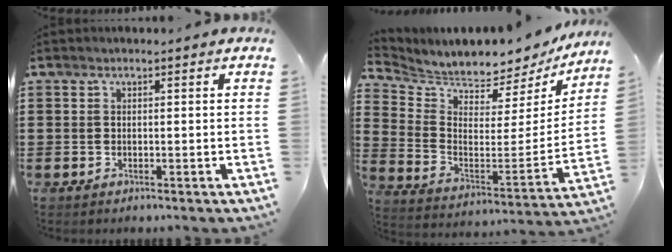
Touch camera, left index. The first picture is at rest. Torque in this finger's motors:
{"motor_torque": [2.14, 0.00, 0.24, 0.03]}